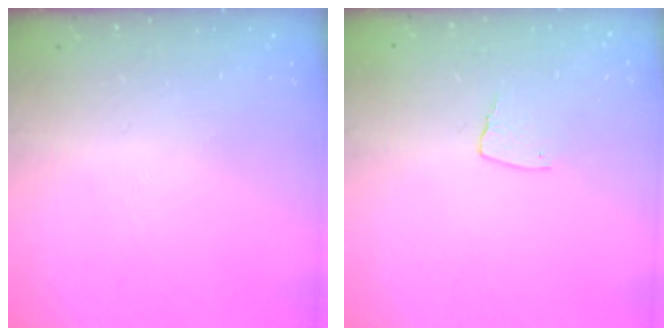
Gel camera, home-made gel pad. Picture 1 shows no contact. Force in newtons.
{"total": 4.7, "press": 4.7, "slide": 0.4}